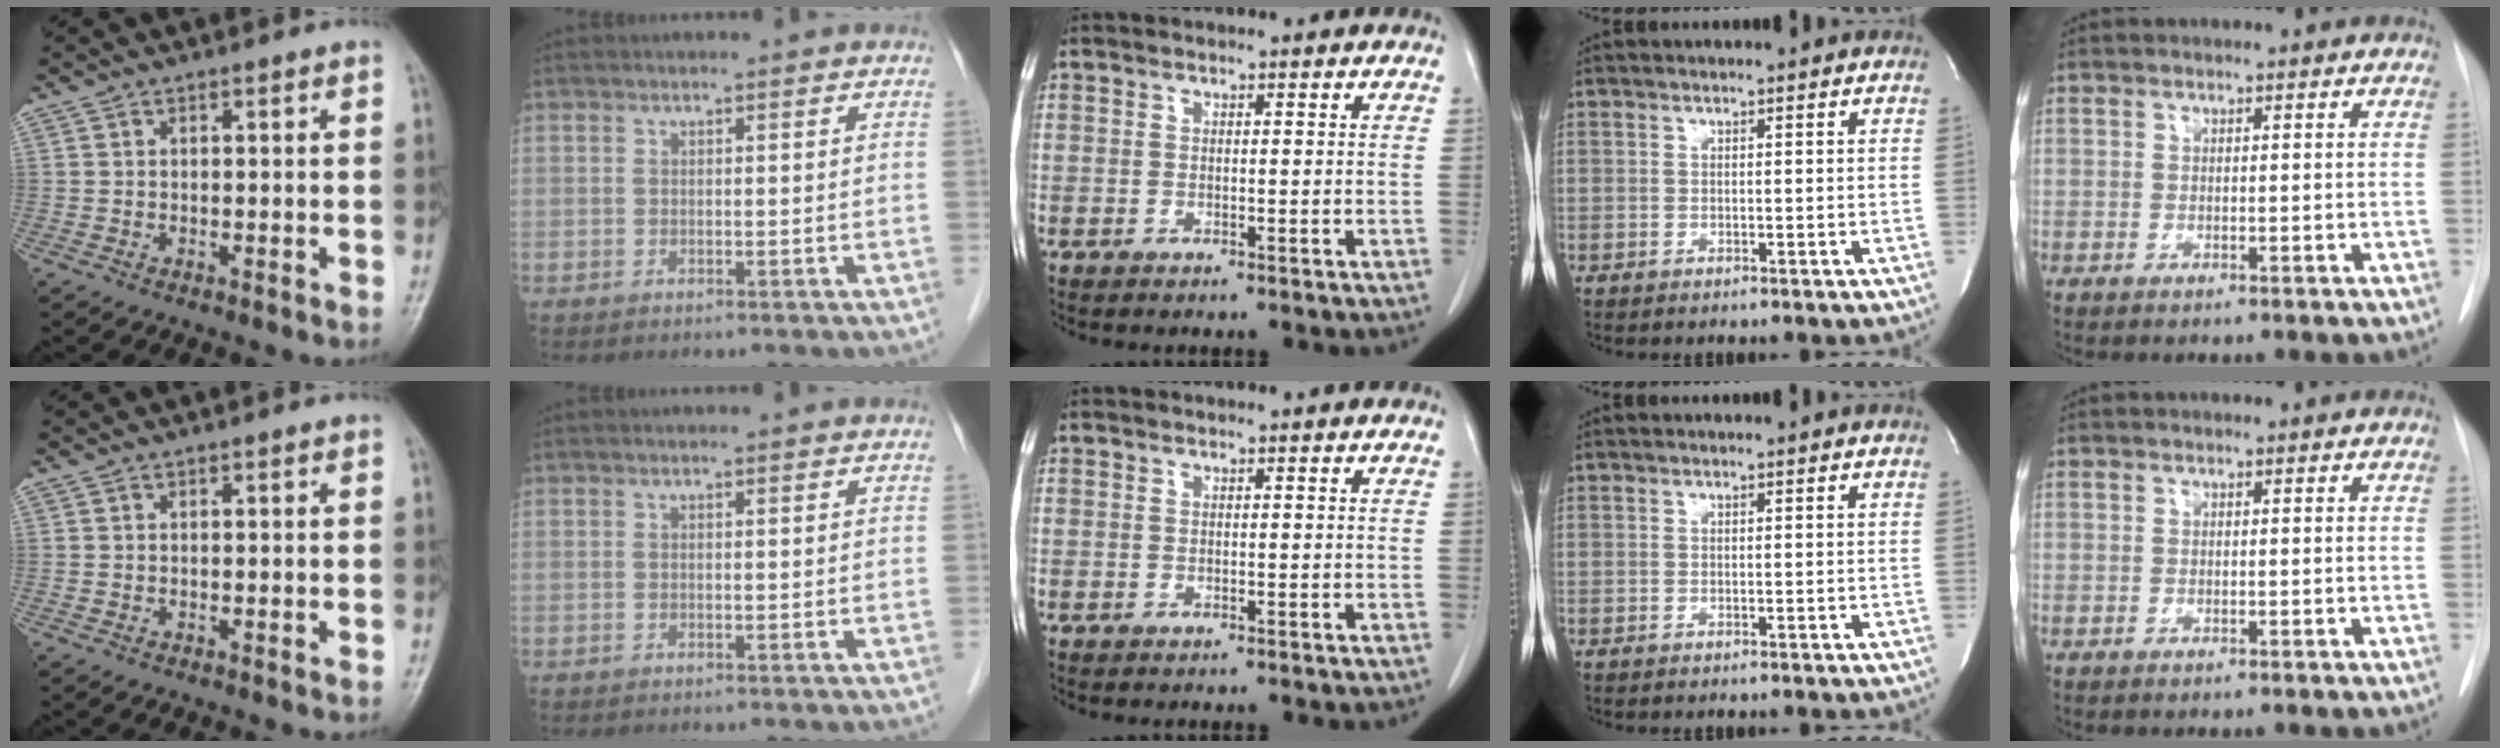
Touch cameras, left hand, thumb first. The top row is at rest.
{}